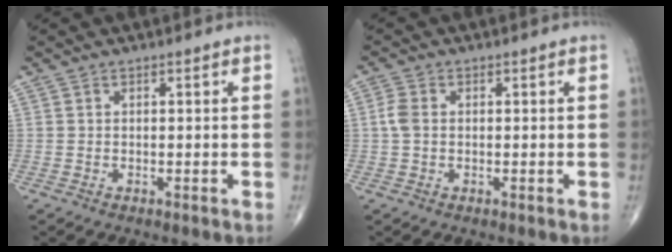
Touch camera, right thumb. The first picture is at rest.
{"total": 2.8, "force": [0.1, 2.0, 2.0], "torque": [-0.051, 0.006, -0.002]}